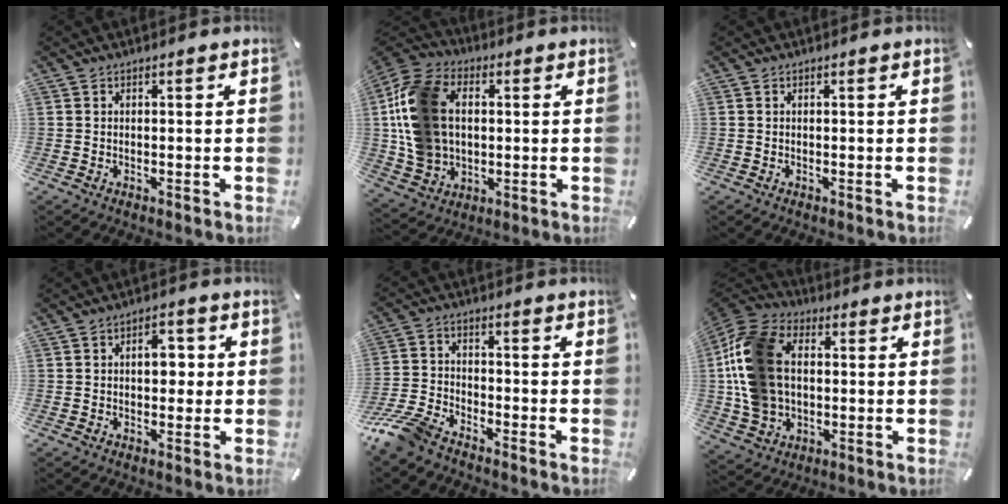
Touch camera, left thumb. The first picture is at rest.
{"total": 17.2, "force": [2.1, 13.2, 10.8], "torque": [-0.241, 0.012, 0.040]}
{"total": 0.0}
{"total": 5.6, "force": [0.3, 3.5, 4.3], "torque": [-0.045, -0.003, -0.007]}
{"total": 9.0, "force": [-7.6, 3.1, 3.7], "torque": [-0.095, 0.024, -0.152]}
{"total": 18.1, "force": [0.9, 13.5, 12.0], "torque": [-0.267, 0.017, 0.018]}